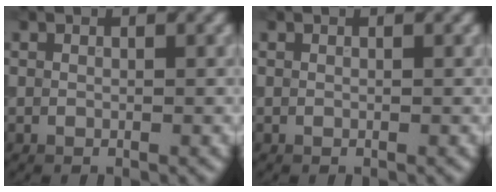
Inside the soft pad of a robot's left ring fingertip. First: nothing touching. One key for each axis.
{"total": 0.0}